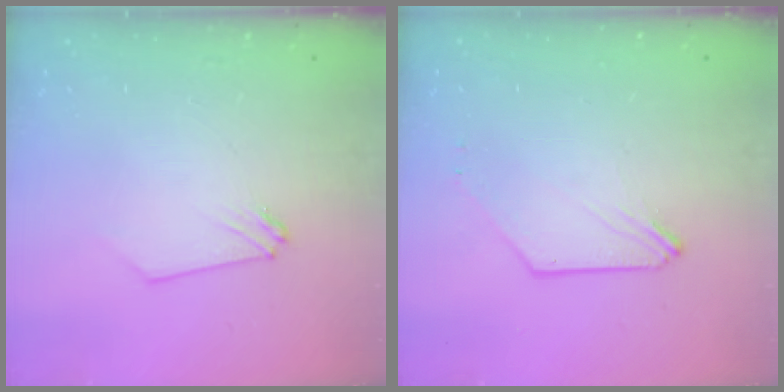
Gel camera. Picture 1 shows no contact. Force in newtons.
{"total": 0.0}